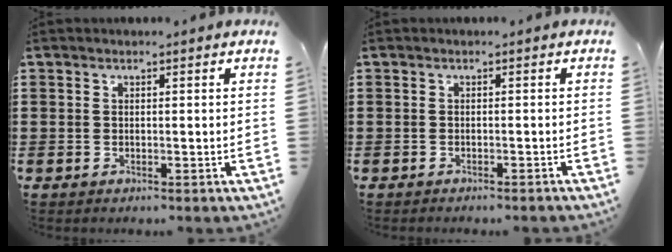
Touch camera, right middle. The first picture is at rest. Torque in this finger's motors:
{"motor_torque": [1.32, 0.01, 0.23, 0.08]}